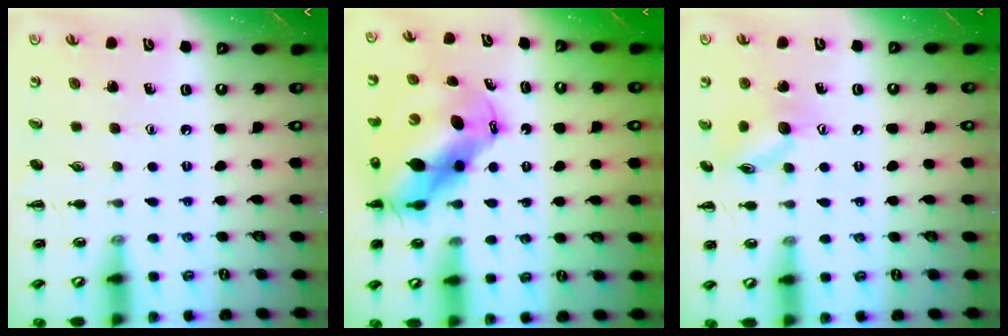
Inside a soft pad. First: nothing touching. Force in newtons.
{"total": 13.5, "press": 13.0, "slide": 3.6}
{"total": 9.4, "press": 9.4, "slide": 0.5}